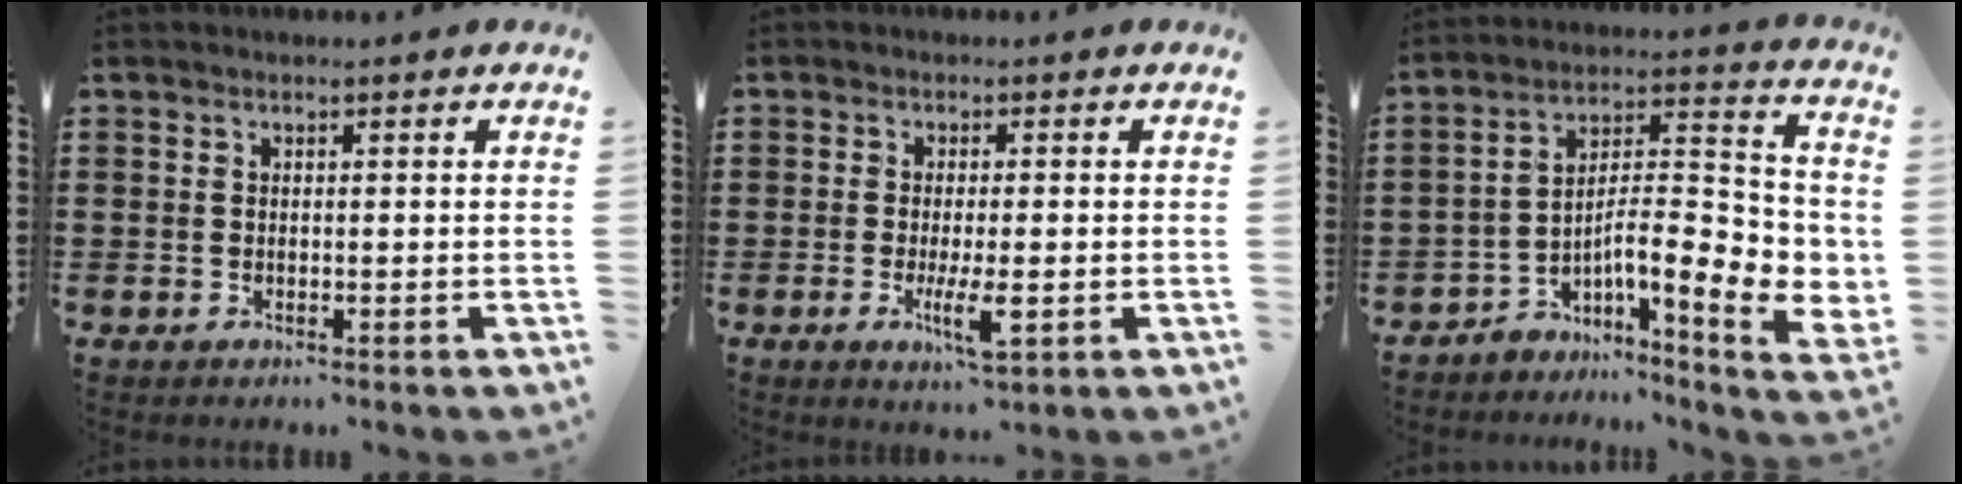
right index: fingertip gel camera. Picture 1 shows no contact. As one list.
[{"total": 5.1, "force": [-1.5, 1.2, 4.8], "torque": [-0.099, -0.014, -0.029]}, {"total": 9.5, "force": [-3.4, 2.3, 8.6], "torque": [-0.143, -0.026, -0.066]}]